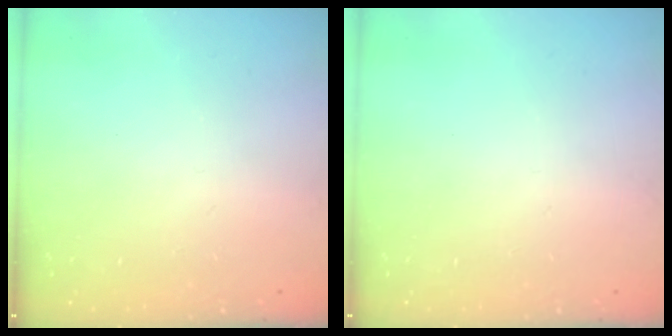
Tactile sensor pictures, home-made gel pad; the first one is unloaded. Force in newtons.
{"total": 0.0}